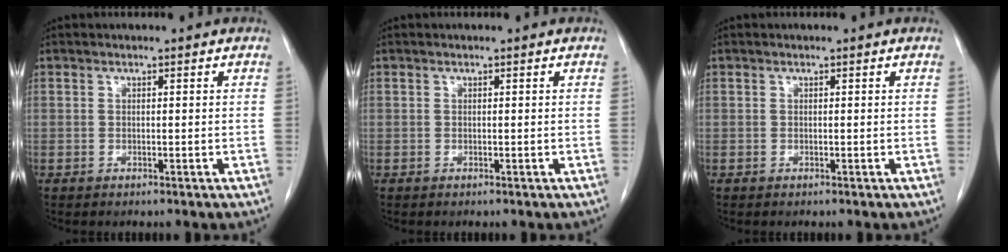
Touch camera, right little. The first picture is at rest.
{"total": 0.0}
{"total": 0.0}